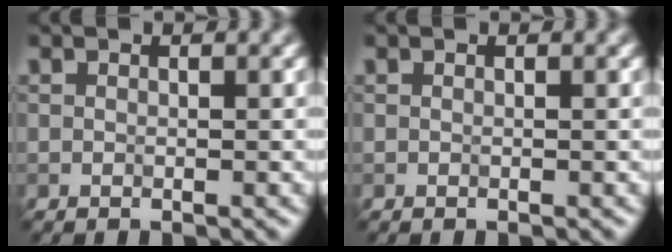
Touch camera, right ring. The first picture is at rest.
{"total": 0.0}